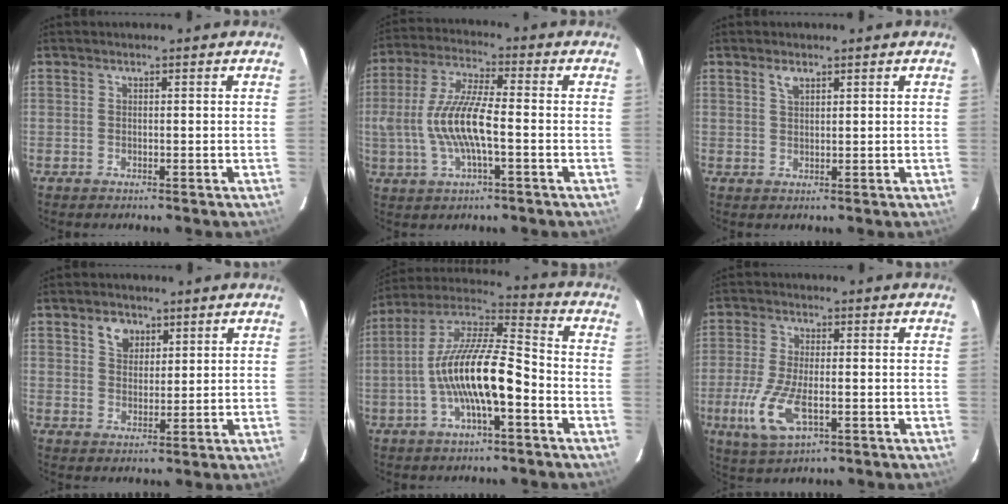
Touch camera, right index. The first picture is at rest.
{"total": 12.1, "force": [-2.0, 2.9, 11.5], "torque": [-0.237, 0.001, -0.037]}
{"total": 1.9, "force": [1.2, 0.9, 1.2], "torque": [-0.021, 0.005, 0.023]}
{"total": 4.4, "force": [2.4, 3.2, 1.8], "torque": [-0.022, 0.009, 0.045]}
{"total": 15.0, "force": [-4.5, 3.6, 13.9], "torque": [-0.263, 0.006, -0.088]}
{"total": 10.1, "force": [-3.4, 3.9, 8.7], "torque": [-0.191, -0.019, -0.061]}